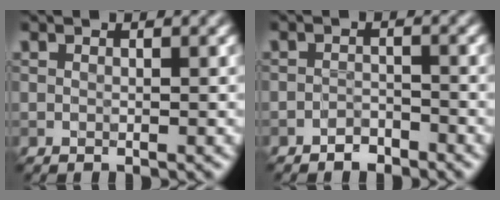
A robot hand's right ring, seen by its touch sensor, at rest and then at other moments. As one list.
[{"total": 1.5, "force": [-1.4, 0.6, 0.3], "torque": [-0.002, 0.004, -0.028]}]